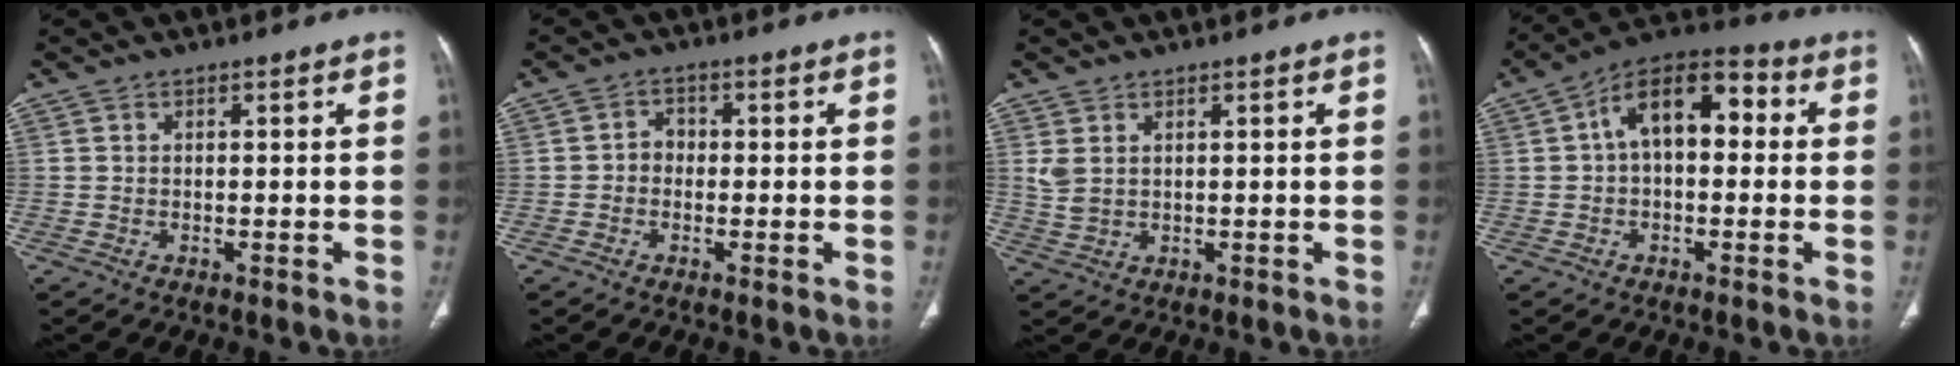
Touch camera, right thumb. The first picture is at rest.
{"total": 2.5, "force": [-0.5, 2.1, 1.2], "torque": [-0.005, 0.011, -0.018]}
{"total": 3.0, "force": [1.2, 1.8, 2.1], "torque": [-0.051, 0.000, 0.035]}
{"total": 12.6, "force": [1.5, 7.4, 10.1], "torque": [-0.136, 0.041, 0.010]}